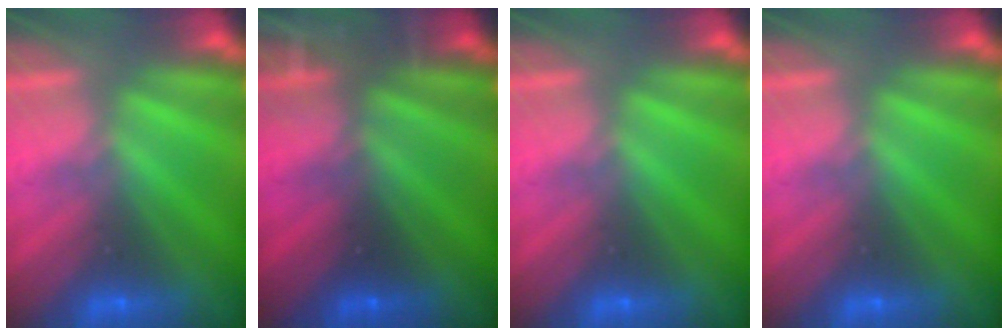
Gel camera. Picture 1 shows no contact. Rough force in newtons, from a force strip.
{"total": 3.3}
{"total": 0.0}
{"total": 0.0}